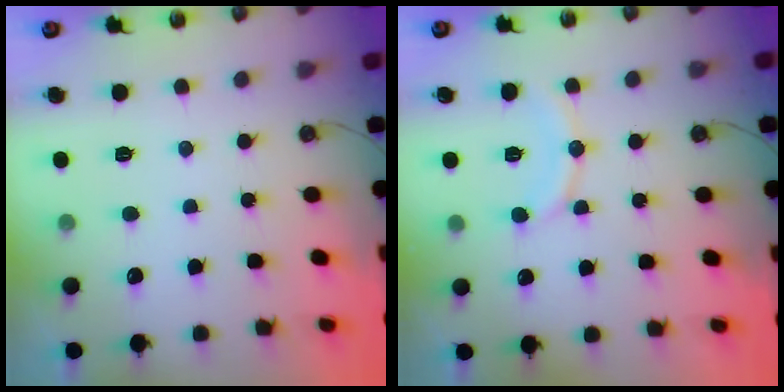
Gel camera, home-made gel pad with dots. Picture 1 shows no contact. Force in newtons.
{"total": 10.3, "press": 10.3, "slide": 1.0}